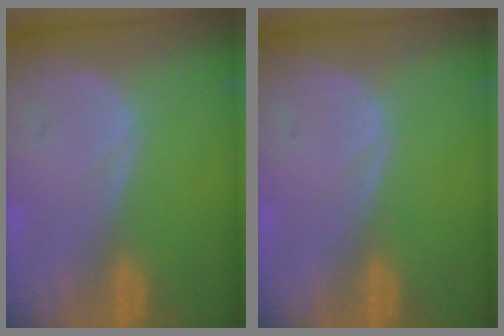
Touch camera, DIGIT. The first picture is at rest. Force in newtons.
{"total": 0.0}